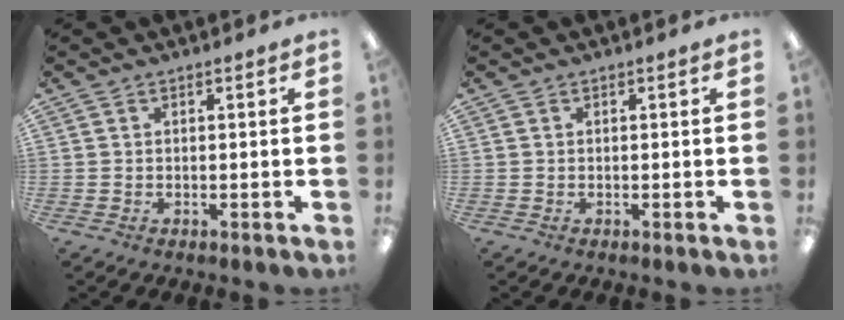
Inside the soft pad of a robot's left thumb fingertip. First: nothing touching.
{"total": 0.0}